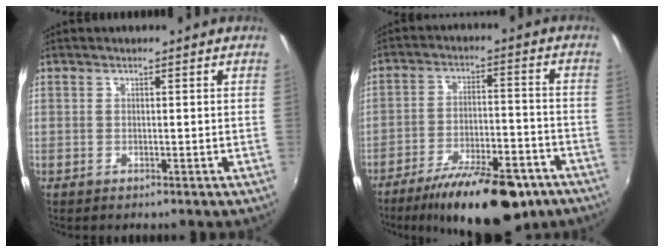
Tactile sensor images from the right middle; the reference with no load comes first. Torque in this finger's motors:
{"motor_torque": [1.07, -1.07, 0.42, 0.07]}